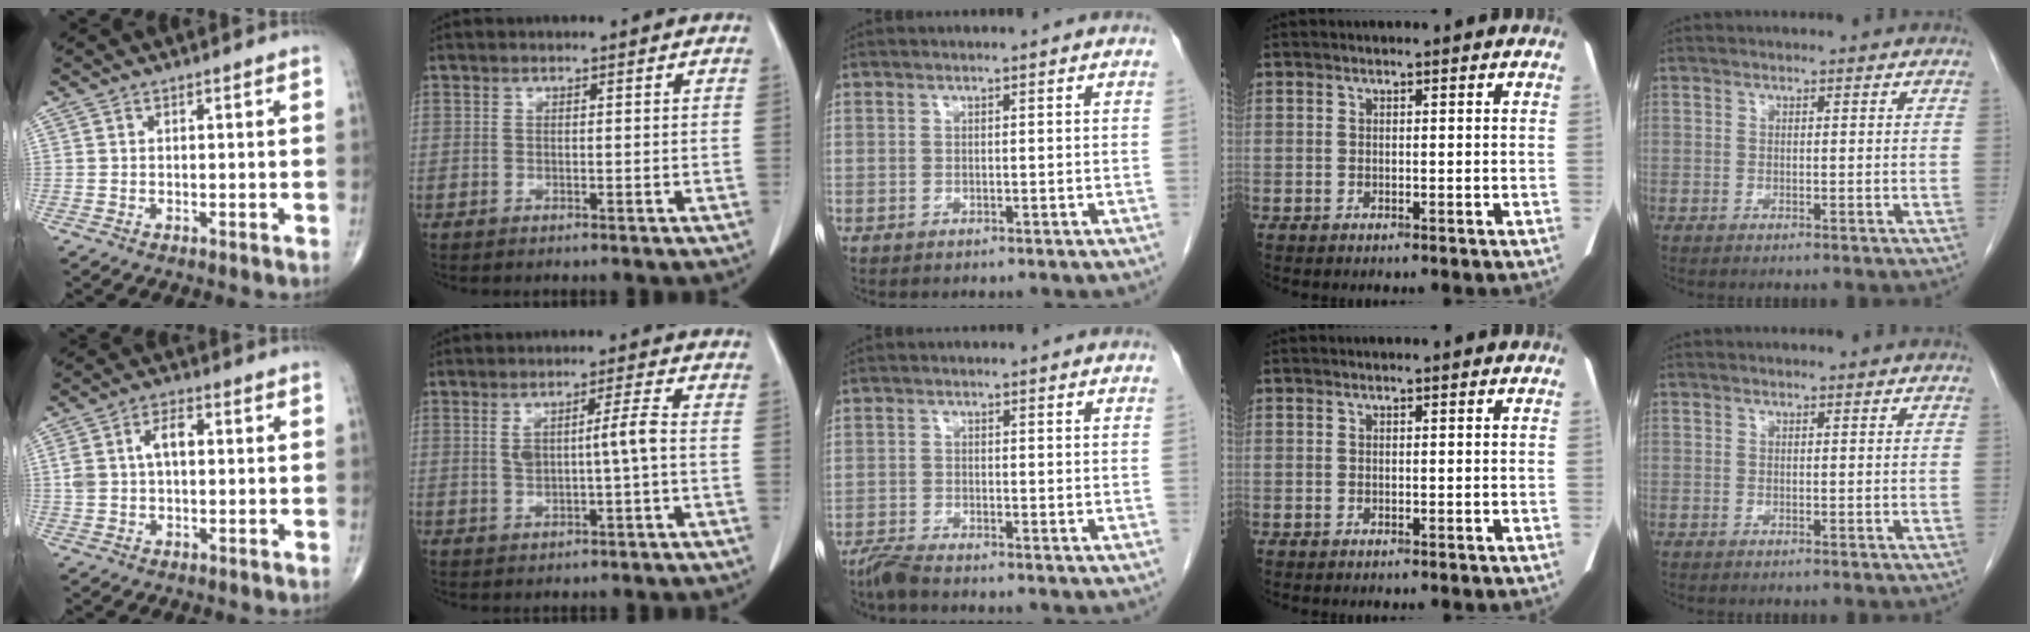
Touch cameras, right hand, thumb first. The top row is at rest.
{"thumb": {"total": 6.0, "force": [0.8, 3.4, 4.9], "torque": [-0.101, 0.020, 0.016]}, "index": {"total": 5.2, "force": [0.1, 0.1, 5.2], "torque": [-0.093, 0.007, 0.008]}, "middle": {"total": 2.4, "force": [-2.3, -0.2, 0.8], "torque": [-0.021, -0.009, -0.048]}}